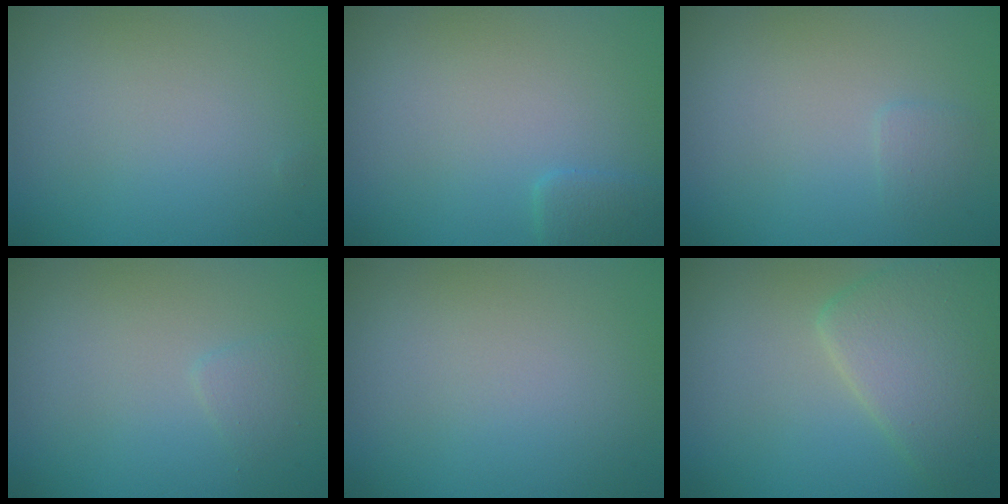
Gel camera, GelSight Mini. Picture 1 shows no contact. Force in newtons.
{"total": 1.4, "press": 1.4, "slide": 0.1}
{"total": 0.8, "press": 0.8, "slide": 0.1}
{"total": 0.9, "press": 0.9, "slide": 0.1}
{"total": 0.0}
{"total": 5.3, "press": 5.3, "slide": 0.2}